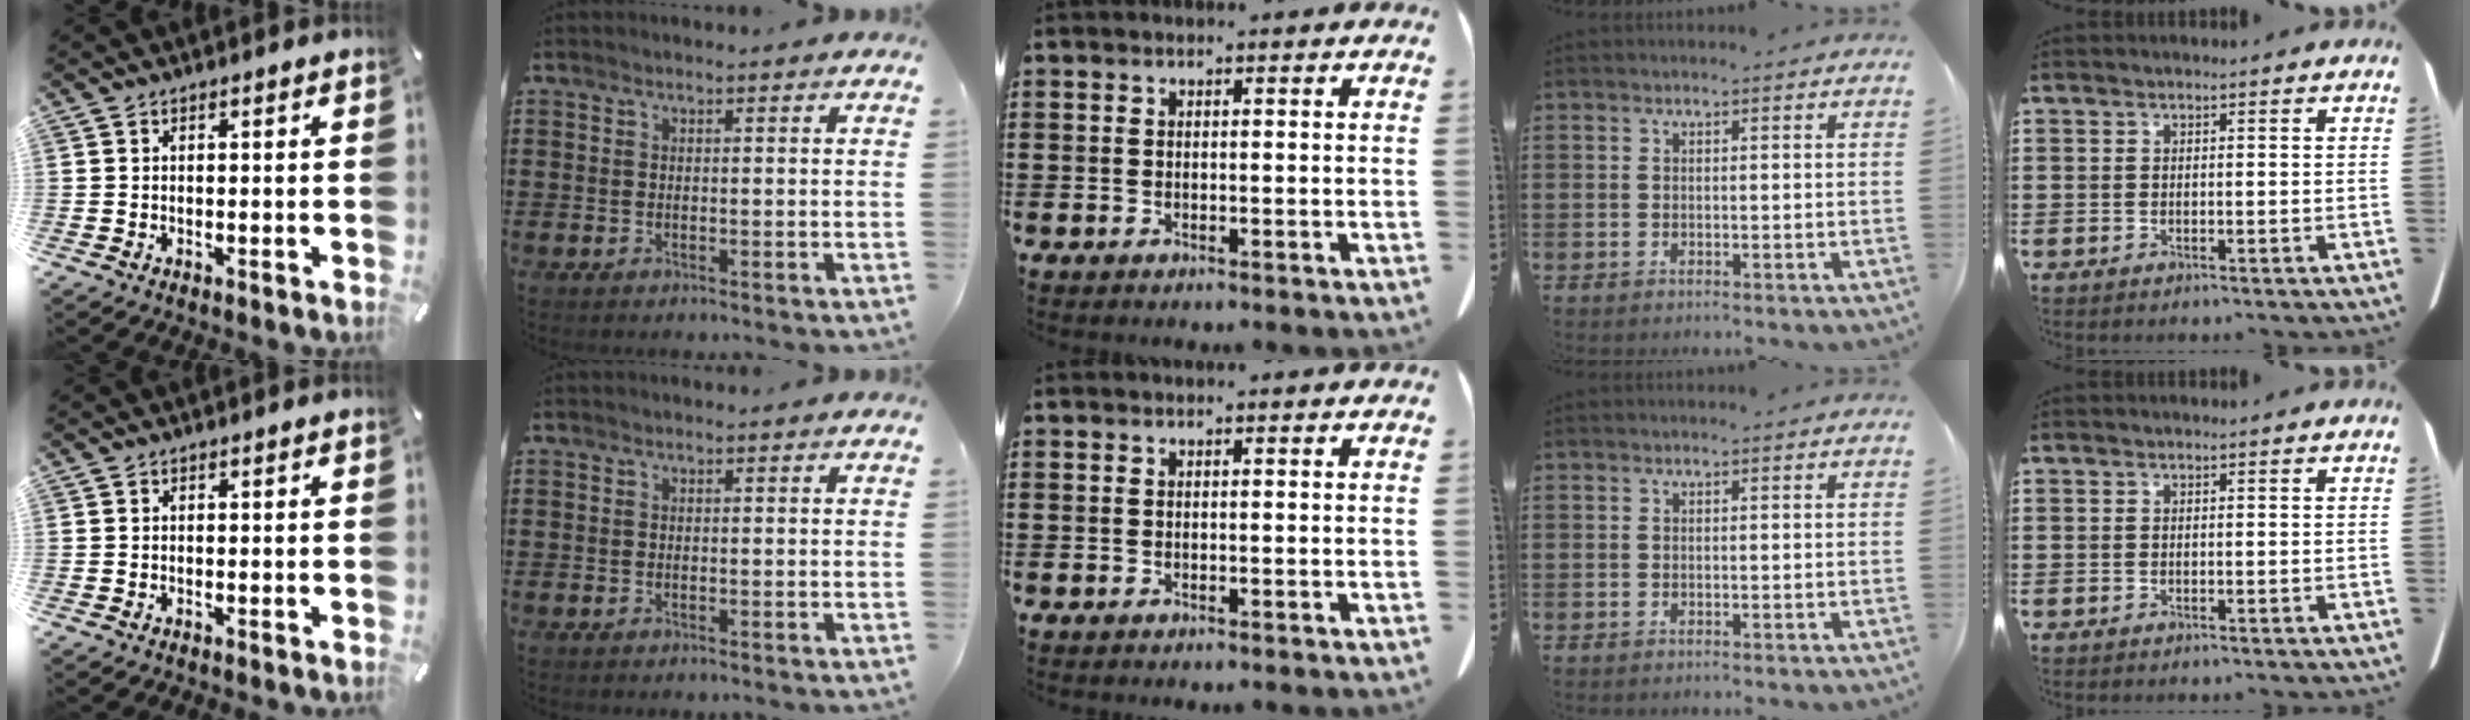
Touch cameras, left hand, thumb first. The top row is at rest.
{}